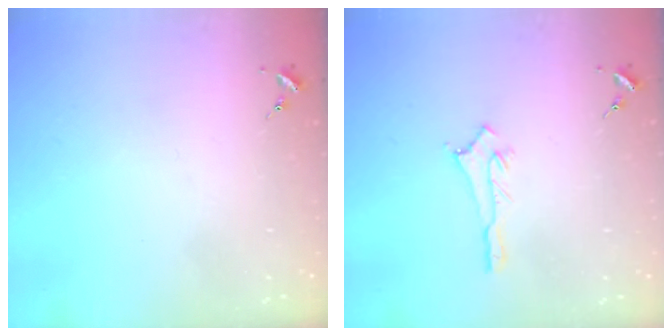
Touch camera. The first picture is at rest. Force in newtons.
{"total": 2.9, "press": 2.9, "slide": 0.3}